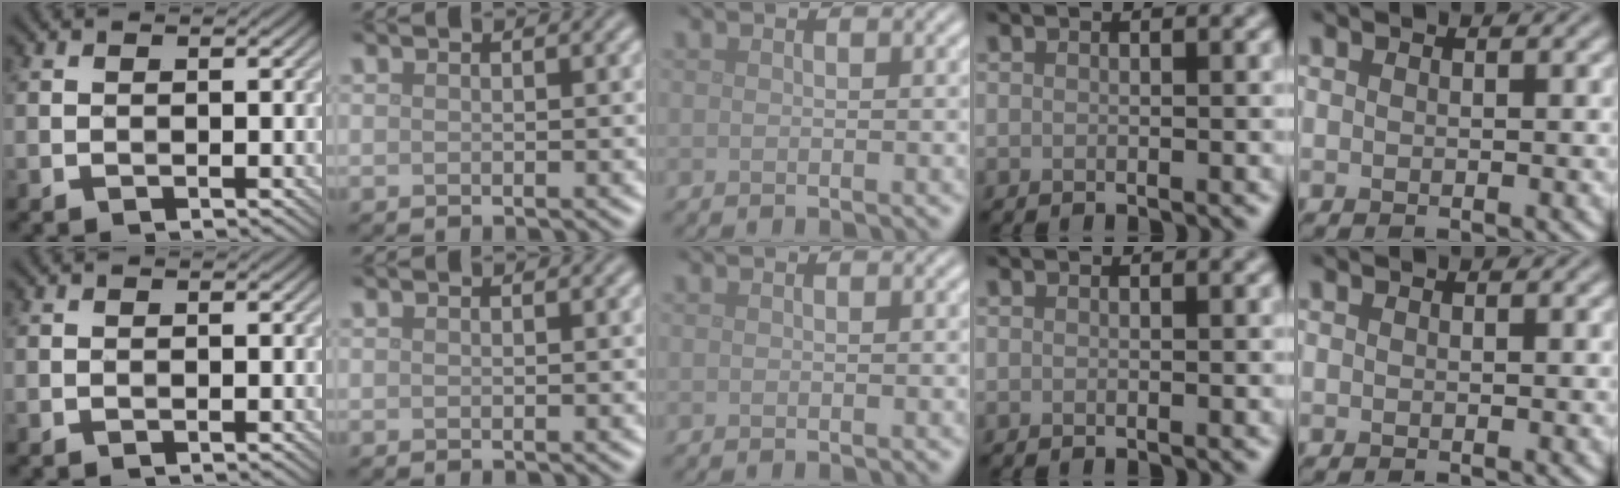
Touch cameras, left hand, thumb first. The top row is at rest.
{}